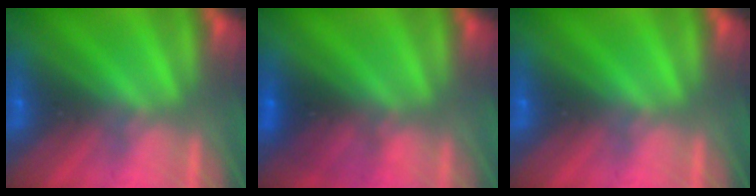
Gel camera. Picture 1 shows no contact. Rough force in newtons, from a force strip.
{"total": 2.8}
{"total": 0.0}